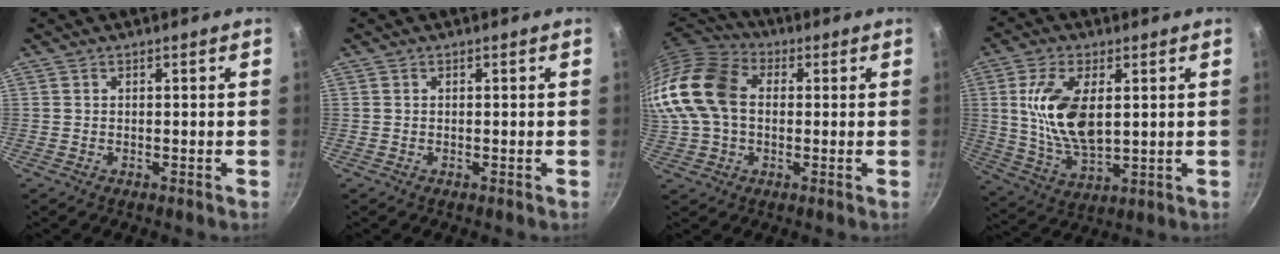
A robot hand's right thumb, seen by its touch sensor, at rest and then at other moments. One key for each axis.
{"total": 0.0}
{"total": 19.7, "fx": 1.6, "fy": 14.1, "fz": 13.6, "tx": -0.286, "ty": 0.039, "tz": 0.017}
{"total": 13.8, "fx": 2.6, "fy": 7.0, "fz": 11.6, "tx": -0.215, "ty": -0.012, "tz": 0.056}